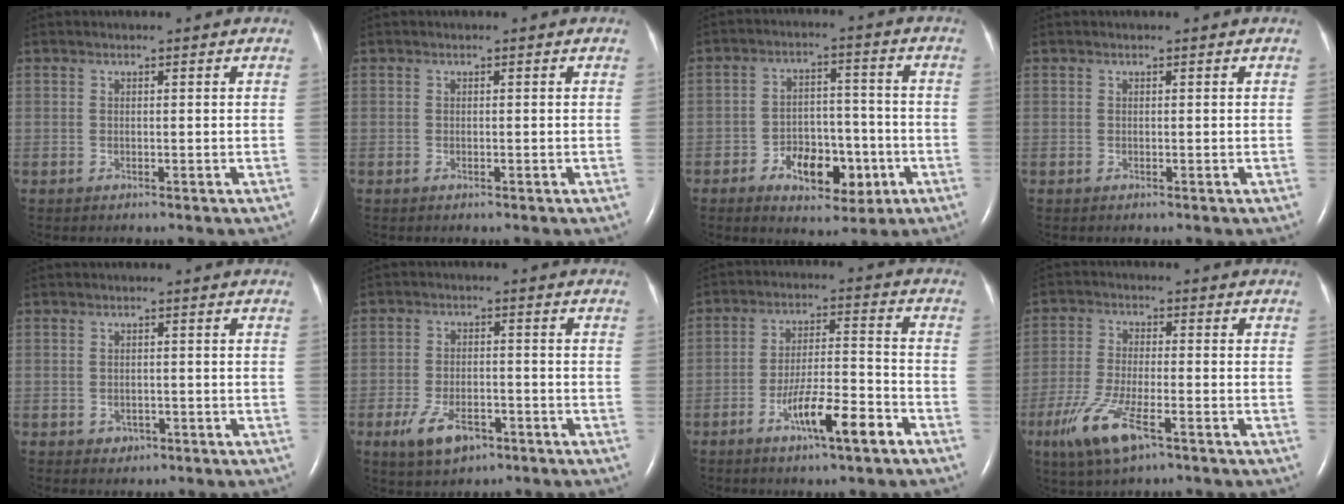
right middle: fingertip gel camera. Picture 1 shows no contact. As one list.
[{"total": 0.0}, {"total": 9.1, "force": [-3.9, 5.1, 6.5], "torque": [-0.098, 0.022, -0.052]}, {"total": 0.0}, {"total": 1.6, "force": [-0.7, 1.4, 0.5], "torque": [-0.007, 0.005, -0.004]}, {"total": 6.8, "force": [-3.8, 3.3, 4.6], "torque": [-0.094, -0.005, -0.060]}, {"total": 9.3, "force": [-5.2, 1.1, 7.7], "torque": [-0.131, 0.001, -0.087]}, {"total": 9.0, "force": [-4.8, 2.1, 7.3], "torque": [-0.159, -0.020, -0.086]}]